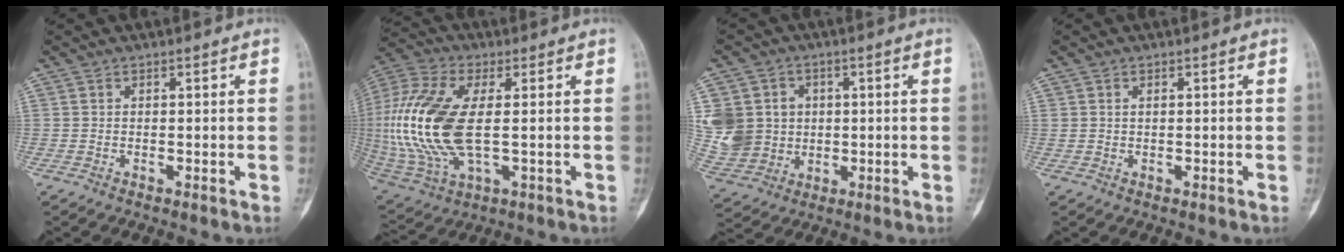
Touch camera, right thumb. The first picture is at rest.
{"total": 21.5, "force": [0.3, 10.5, 18.8], "torque": [-0.427, -0.006, 0.013]}
{"total": 13.9, "force": [1.5, 12.5, 5.8], "torque": [-0.099, 0.014, 0.048]}
{"total": 0.8, "force": [0.3, 0.6, 0.5], "torque": [-0.003, 0.002, 0.006]}